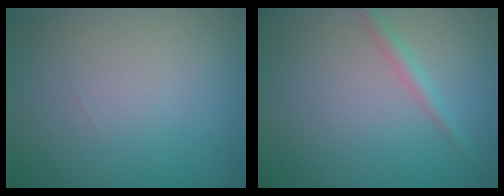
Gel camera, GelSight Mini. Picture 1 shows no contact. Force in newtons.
{"total": 1.4, "press": 1.4, "slide": 0.0}